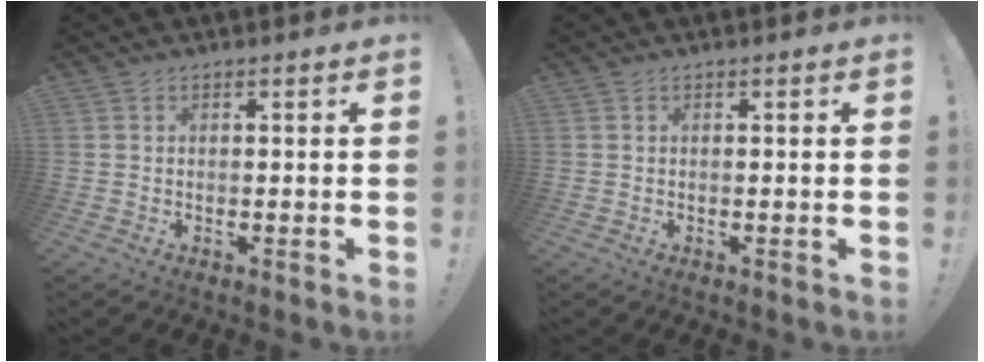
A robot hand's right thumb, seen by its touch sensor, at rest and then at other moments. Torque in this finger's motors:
{"motor_torque": [0.00, 0.00, -0.02, 0.02, 0.00]}